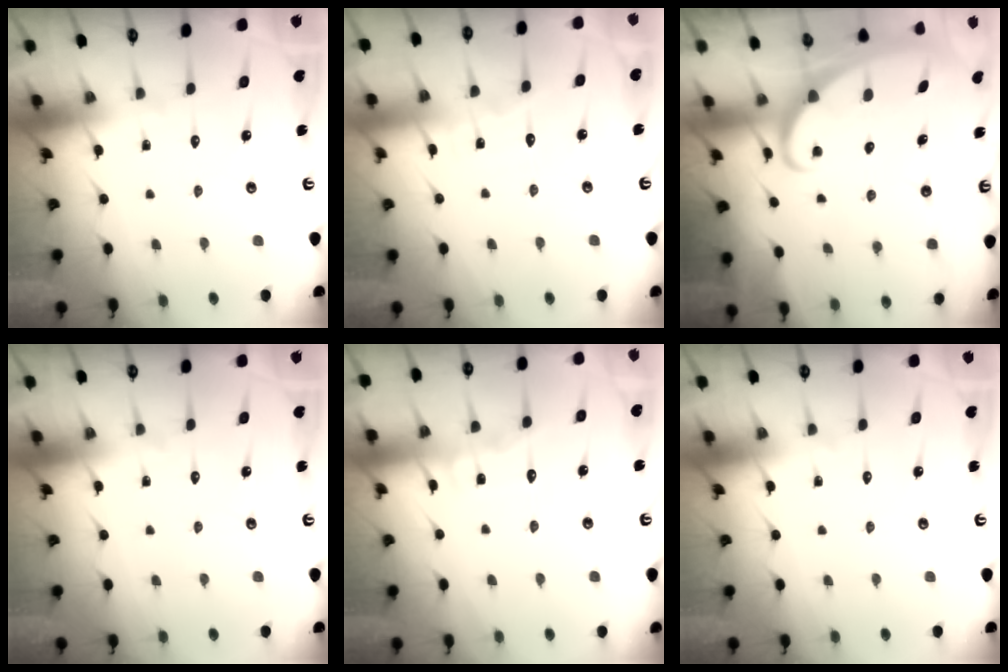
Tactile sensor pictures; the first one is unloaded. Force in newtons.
{"total": 2.9, "press": 2.9, "slide": 0.4}
{"total": 2.3, "press": 2.3, "slide": 0.3}
{"total": 0.0}
{"total": 5.7, "press": 5.7, "slide": 0.4}
{"total": 0.0}